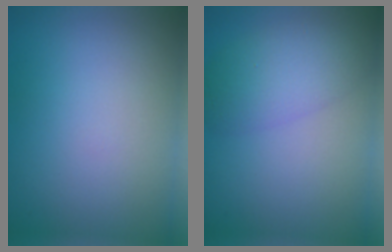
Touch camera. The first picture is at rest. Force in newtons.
{"total": 4.2, "press": 4.2, "slide": 0.2}